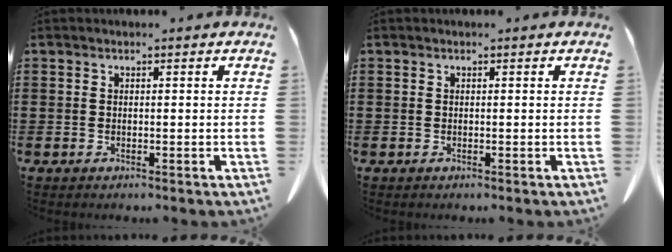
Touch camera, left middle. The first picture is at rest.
{"total": 0.0}